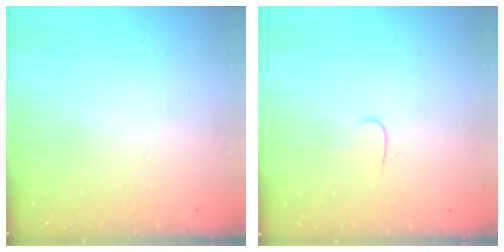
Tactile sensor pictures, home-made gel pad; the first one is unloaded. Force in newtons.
{"total": 3.7, "press": 3.7, "slide": 0.4}